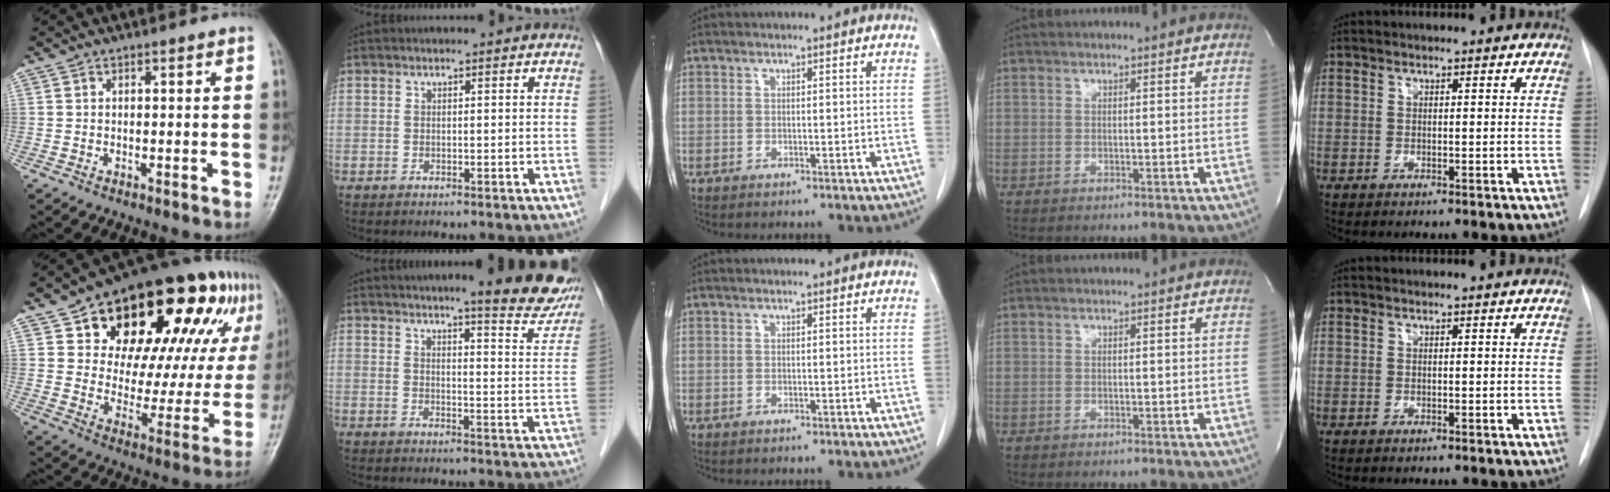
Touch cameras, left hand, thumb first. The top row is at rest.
{"thumb": {"total": 29.8, "force": [14.6, 15.7, 20.8], "torque": [-0.252, 0.003, 0.220]}, "index": {"total": 13.0, "force": [10.9, 1.1, 6.9], "torque": [-0.069, -0.027, 0.120]}}